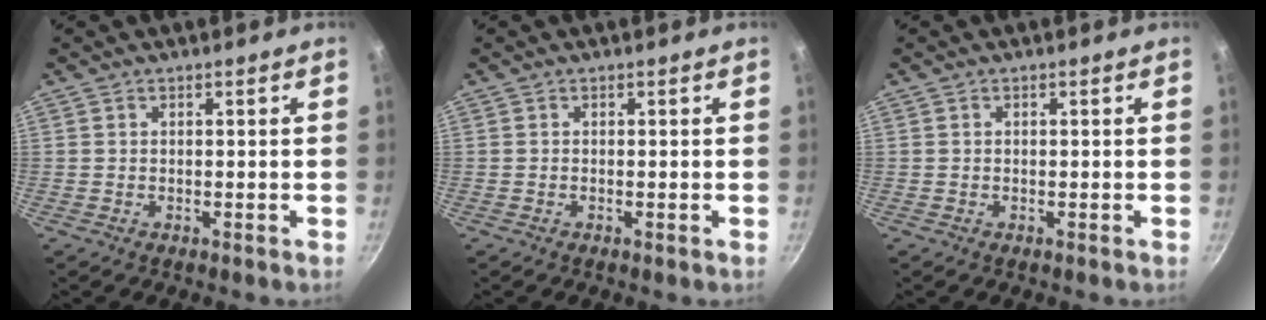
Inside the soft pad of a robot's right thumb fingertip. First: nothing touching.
{"total": 0.0}
{"total": 0.0}